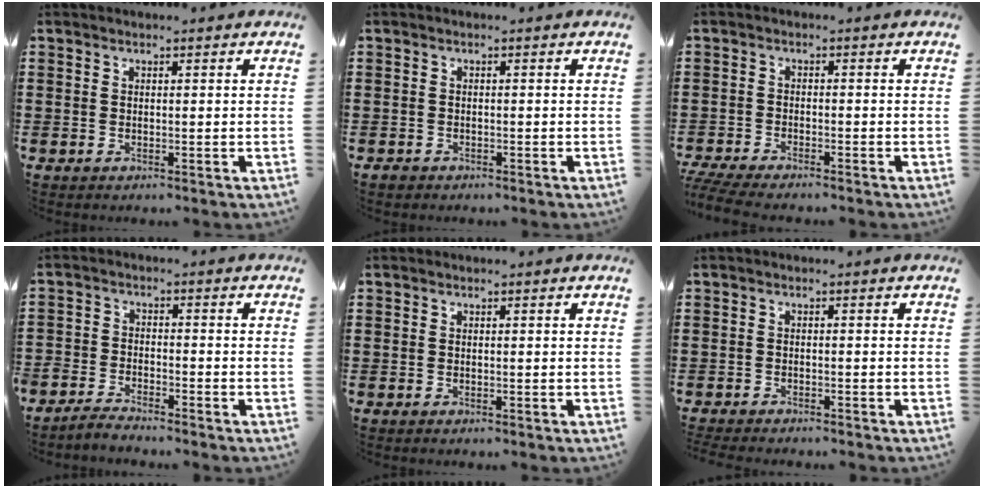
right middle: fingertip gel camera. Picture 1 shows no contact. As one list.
[{"total": 0.7, "force": [-0.6, 0.3, 0.1], "torque": [-0.004, 0.000, -0.013]}, {"total": 3.3, "force": [-3.1, 0.1, 1.0], "torque": [-0.039, -0.008, -0.069]}, {"total": 2.9, "force": [-2.9, 0.4, 0.0], "torque": [-0.014, 0.004, -0.065]}, {"total": 0.0}, {"total": 1.3, "force": [-1.3, 0.1, 0.1], "torque": [-0.004, 0.001, -0.027]}]